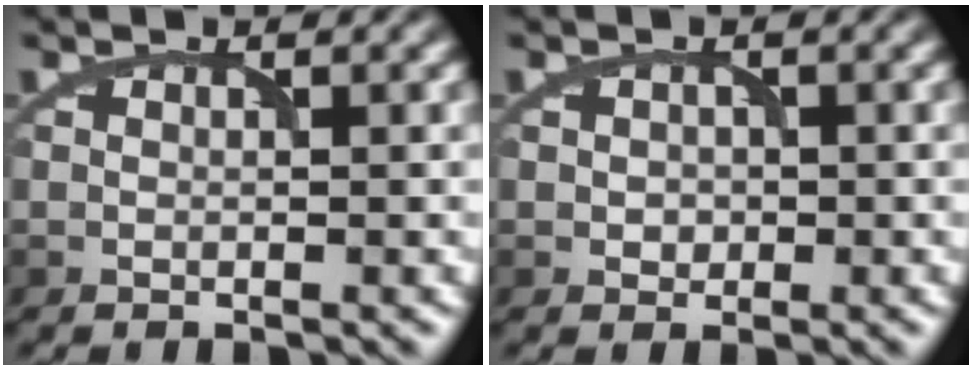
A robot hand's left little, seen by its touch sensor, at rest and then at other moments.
{"total": 1.0, "force": [0.0, 0.9, 0.4], "torque": [-0.006, -0.003, -0.001]}